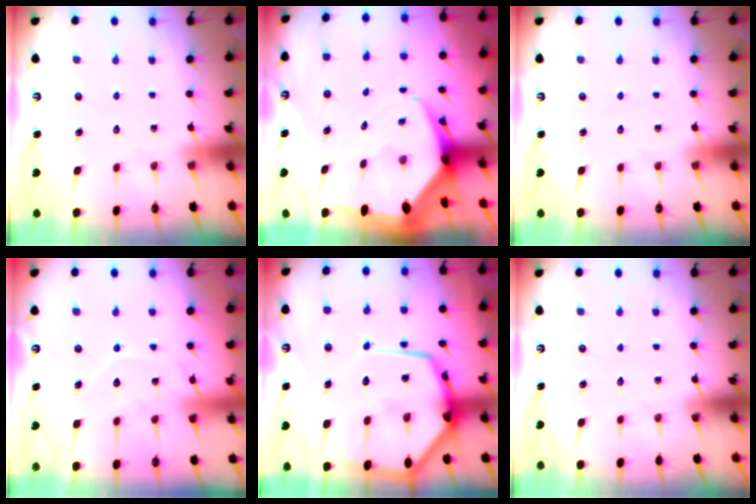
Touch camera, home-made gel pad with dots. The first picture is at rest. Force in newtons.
{"total": 7.9, "press": 7.9, "slide": 1.0}
{"total": 0.0}
{"total": 9.2, "press": 9.1, "slide": 0.8}
{"total": 19.0, "press": 18.9, "slide": 1.8}
{"total": 0.0}